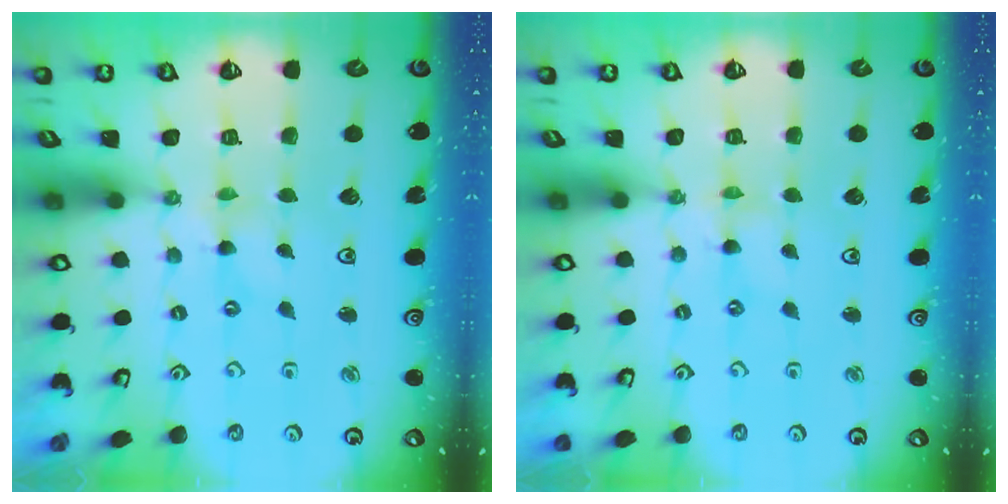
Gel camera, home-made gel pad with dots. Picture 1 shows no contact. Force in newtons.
{"total": 0.0}